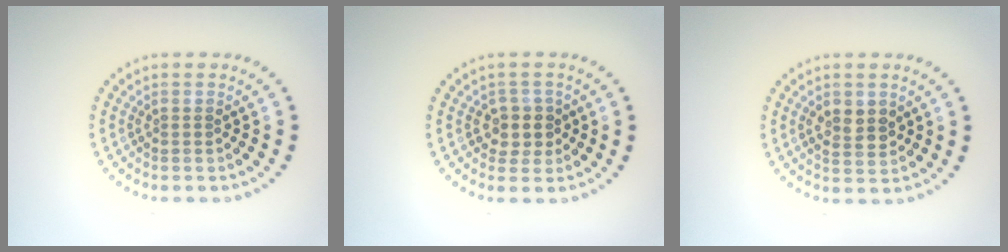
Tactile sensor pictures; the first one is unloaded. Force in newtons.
{"total": 2.3, "press": 2.1, "slide": 0.9}
{"total": 2.4, "press": 2.4, "slide": 0.3}